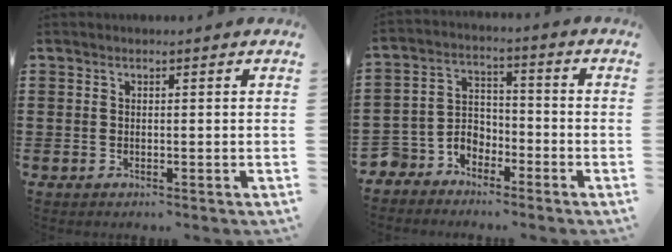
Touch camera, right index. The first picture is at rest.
{"total": 4.7, "force": [-3.9, 2.6, 0.1], "torque": [-0.021, 0.001, -0.084]}